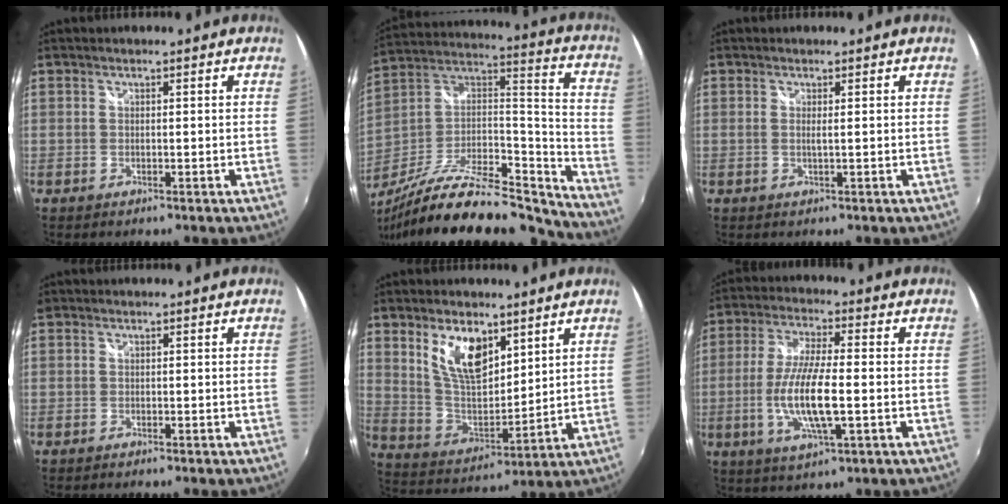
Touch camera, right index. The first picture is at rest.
{"total": 25.8, "force": [-21.2, 7.2, 12.9], "torque": [-0.209, 0.004, -0.351]}
{"total": 1.0, "force": [0.1, -0.4, 0.9], "torque": [-0.018, -0.003, 0.000]}
{"total": 0.9, "force": [-0.5, 0.7, 0.3], "torque": [-0.010, -0.003, -0.012]}
{"total": 11.7, "force": [6.3, 5.7, 8.1], "torque": [-0.149, 0.004, 0.130]}
{"total": 11.6, "force": [-2.3, 2.6, 11.1], "torque": [-0.224, -0.011, -0.046]}